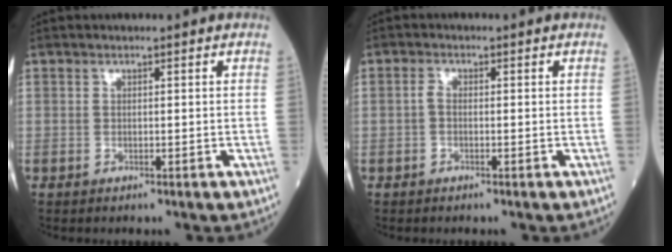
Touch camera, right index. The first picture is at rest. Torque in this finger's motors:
{"motor_torque": [0.06, -0.05, 0.09, 0.02]}